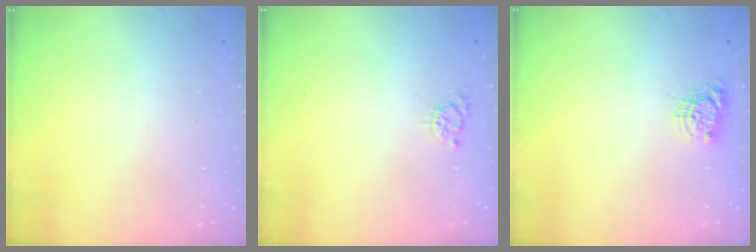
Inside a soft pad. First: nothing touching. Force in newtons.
{"total": 2.5, "press": 2.5, "slide": 0.3}
{"total": 4.8, "press": 4.8, "slide": 0.4}